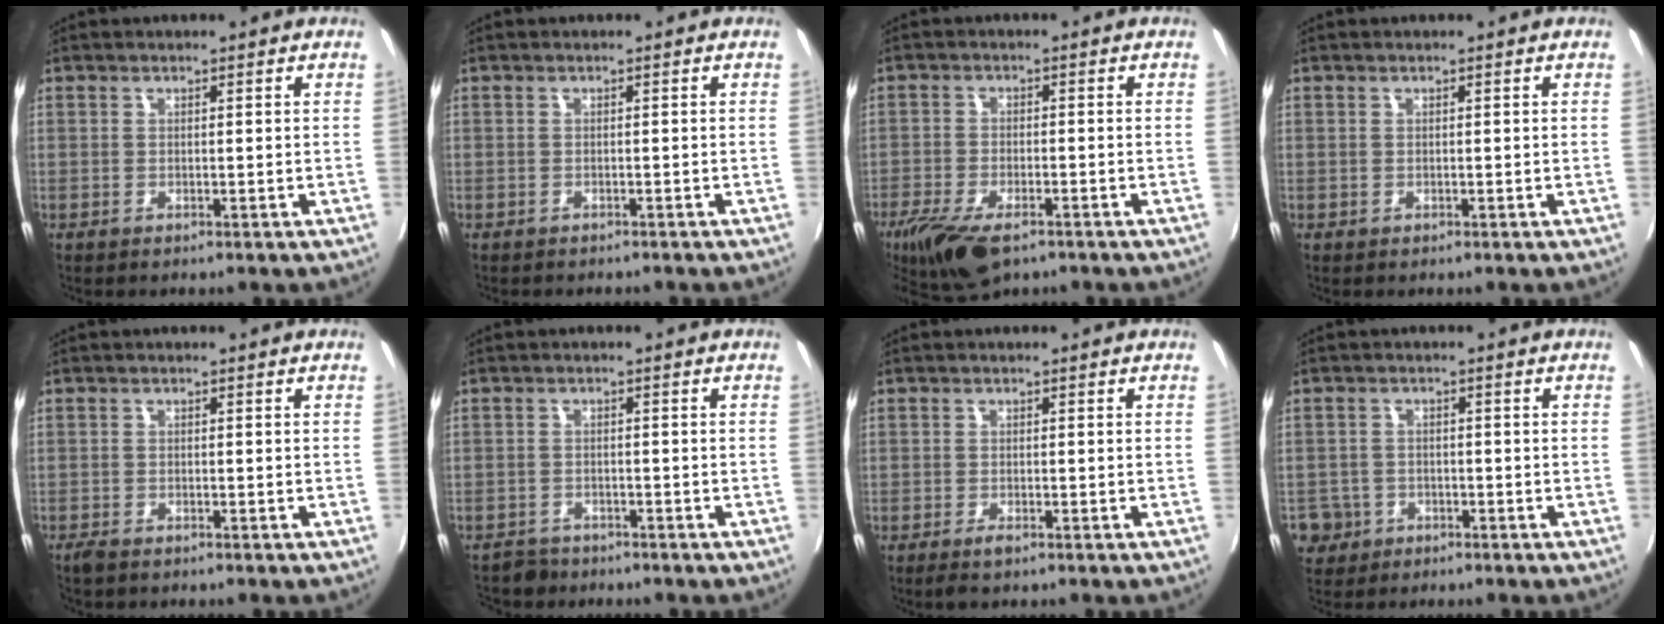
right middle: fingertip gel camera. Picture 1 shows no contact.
{"total": 1.4, "force": [-1.4, -0.2, 0.1], "torque": [-0.005, -0.011, -0.021]}
{"total": 11.7, "force": [-7.6, 4.7, 7.5], "torque": [-0.173, -0.037, -0.135]}
{"total": 0.0}
{"total": 2.0, "force": [-1.7, 0.7, 0.9], "torque": [-0.023, -0.005, -0.034]}
{"total": 4.1, "force": [-3.5, 2.1, 0.2], "torque": [-0.020, 0.003, -0.063]}
{"total": 1.6, "force": [-1.2, 0.5, 1.0], "torque": [-0.022, -0.005, -0.025]}
{"total": 4.9, "force": [-2.0, 4.4, 1.0], "torque": [-0.038, 0.006, -0.029]}